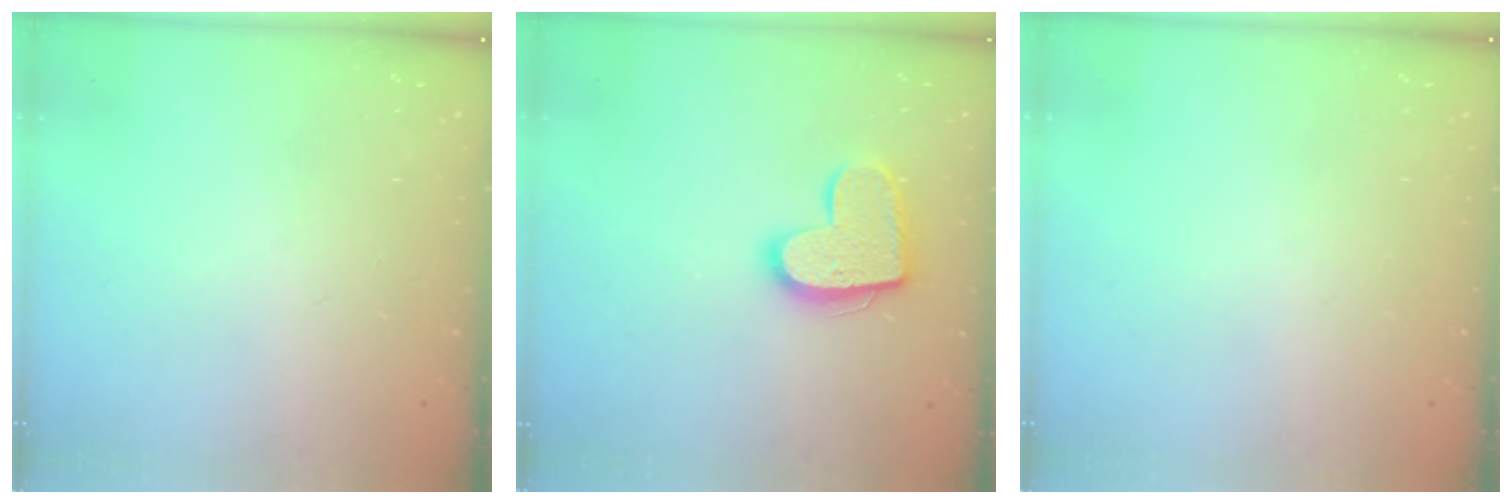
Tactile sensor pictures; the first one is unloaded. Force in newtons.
{"total": 14.9, "press": 14.9, "slide": 1.0}
{"total": 0.0}